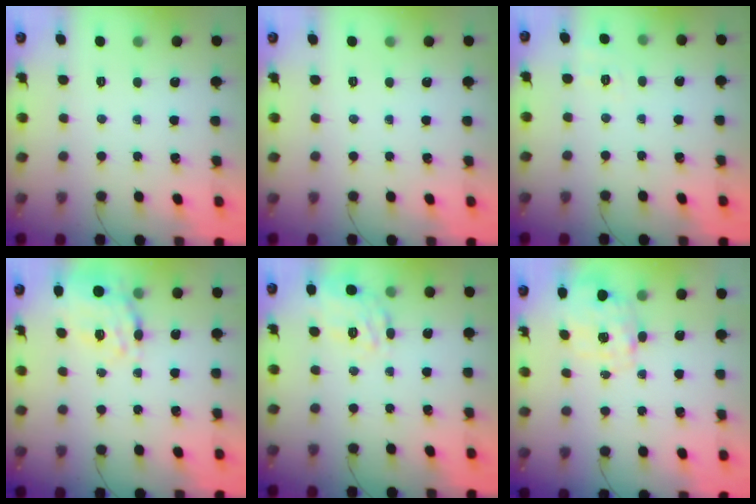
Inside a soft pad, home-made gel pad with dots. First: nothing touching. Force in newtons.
{"total": 0.0}
{"total": 1.9, "press": 0.4, "slide": 1.9}
{"total": 16.7, "press": 16.3, "slide": 3.5}
{"total": 12.0, "press": 11.8, "slide": 1.9}
{"total": 2.7, "press": 2.6, "slide": 0.9}